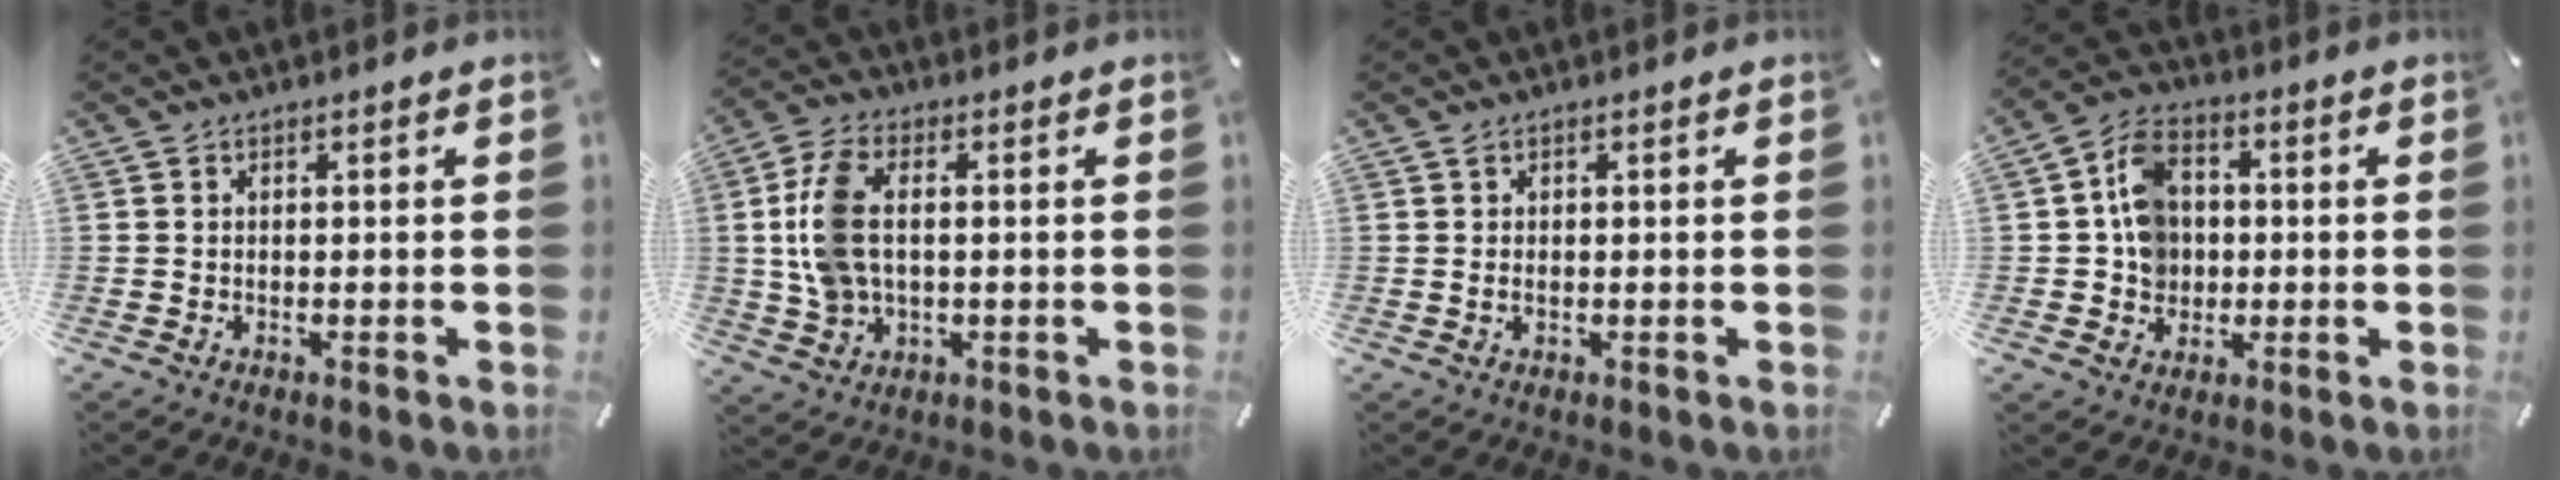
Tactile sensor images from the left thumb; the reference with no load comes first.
{"total": 9.8, "force": [0.6, 6.3, 7.5], "torque": [-0.179, 0.004, 0.009]}
{"total": 1.2, "force": [0.2, 0.5, 1.0], "torque": [-0.022, 0.002, 0.002]}
{"total": 9.1, "force": [0.2, 8.1, 4.3], "torque": [-0.083, 0.023, 0.008]}